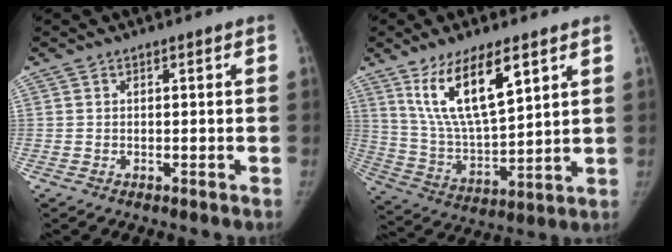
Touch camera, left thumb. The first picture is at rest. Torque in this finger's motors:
{"motor_torque": [1.97, 1.25, 1.27, -1.50, 0.51]}